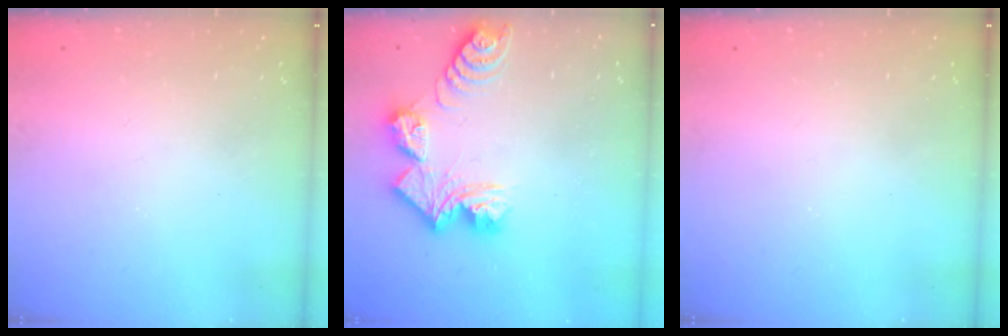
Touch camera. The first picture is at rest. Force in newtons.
{"total": 14.4, "press": 14.3, "slide": 1.6}
{"total": 0.0}